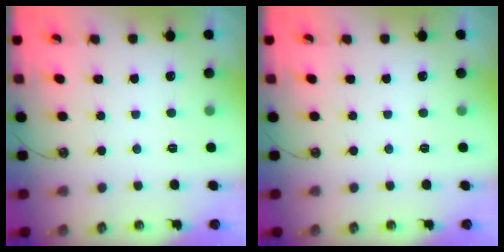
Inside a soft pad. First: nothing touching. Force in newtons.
{"total": 0.0}